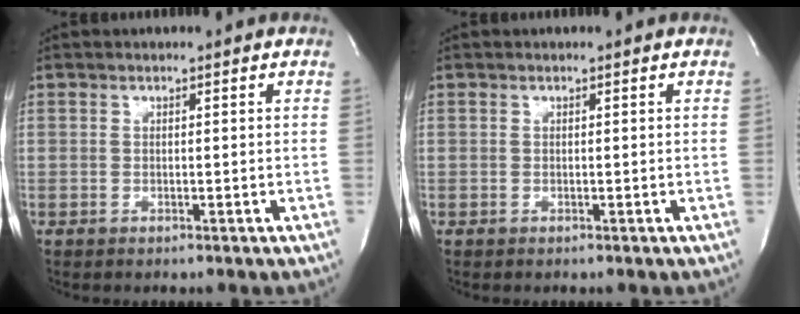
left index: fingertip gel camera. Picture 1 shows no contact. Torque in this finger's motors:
{"motor_torque": [0.00, 0.00, 0.01, 0.00]}